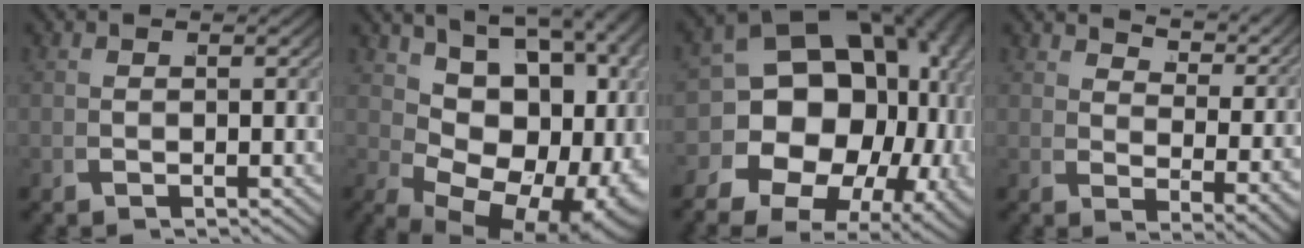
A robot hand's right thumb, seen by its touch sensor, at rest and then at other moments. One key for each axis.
{"total": 16.0, "fx": 0.0, "fy": 10.2, "fz": 12.4, "tx": -0.189, "ty": -0.027, "tz": 0.017}
{"total": 22.7, "fx": 1.2, "fy": 16.8, "fz": 15.3, "tx": -0.245, "ty": -0.019, "tz": 0.009}
{"total": 7.1, "fx": 4.7, "fy": 2.7, "fz": 4.6, "tx": -0.045, "ty": 0.006, "tz": 0.079}